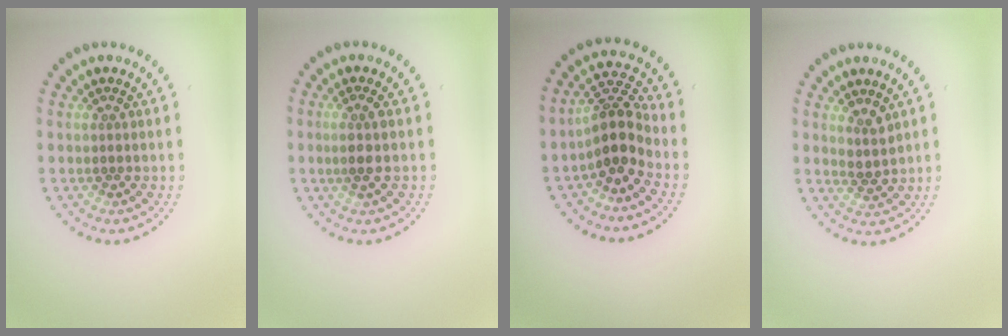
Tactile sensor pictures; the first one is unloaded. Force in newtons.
{"total": 1.5, "press": 1.2, "slide": 0.9}
{"total": 3.9, "press": 3.0, "slide": 2.4}
{"total": 1.9, "press": 1.4, "slide": 1.3}